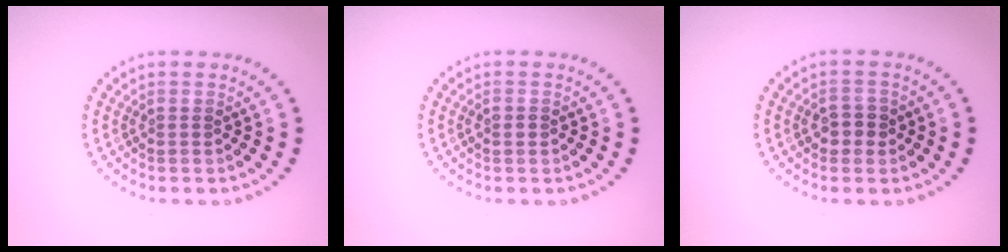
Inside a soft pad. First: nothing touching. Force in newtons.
{"total": 1.1, "press": 1.1, "slide": 0.1}
{"total": 1.9, "press": 1.8, "slide": 0.3}